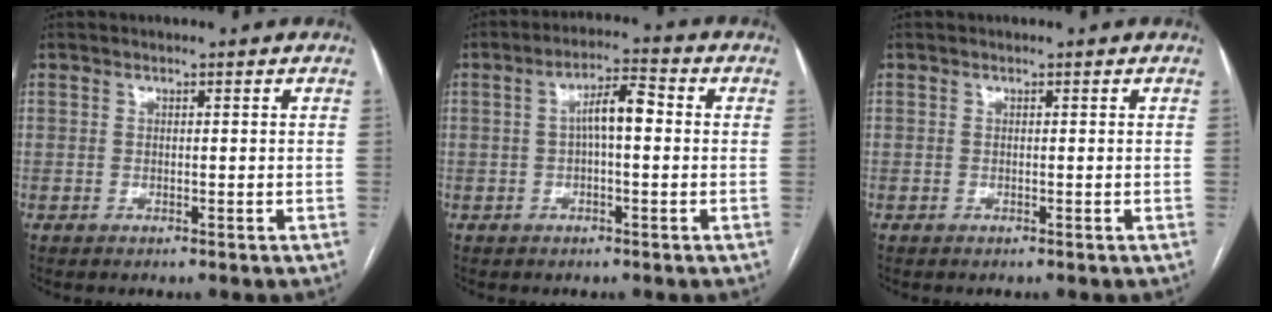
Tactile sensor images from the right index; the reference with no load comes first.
{"total": 5.7, "force": [0.3, 1.4, 5.5], "torque": [-0.097, 0.022, 0.004]}
{"total": 0.0}